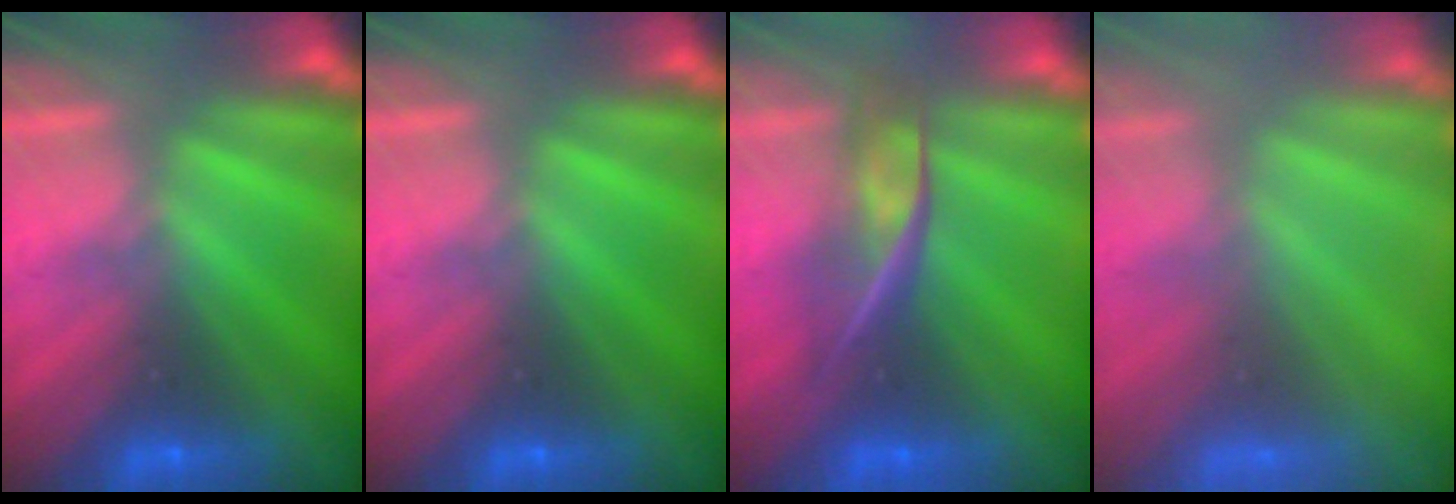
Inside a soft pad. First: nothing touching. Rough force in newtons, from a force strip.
{"total": 0.0}
{"total": 2.4}
{"total": 6.8}